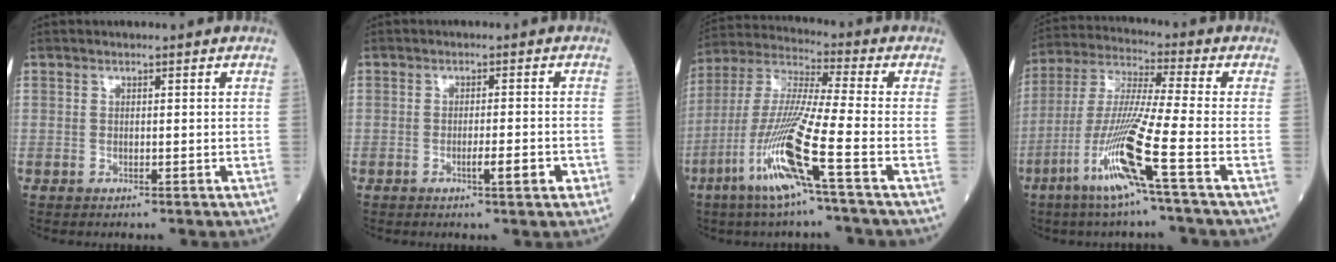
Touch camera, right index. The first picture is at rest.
{"total": 3.3, "force": [-1.4, 0.3, 2.9], "torque": [-0.046, 0.000, -0.021]}
{"total": 14.4, "force": [-6.4, -0.9, 12.9], "torque": [-0.273, -0.017, -0.130]}
{"total": 13.4, "force": [-6.1, -1.7, 11.8], "torque": [-0.244, -0.020, -0.124]}